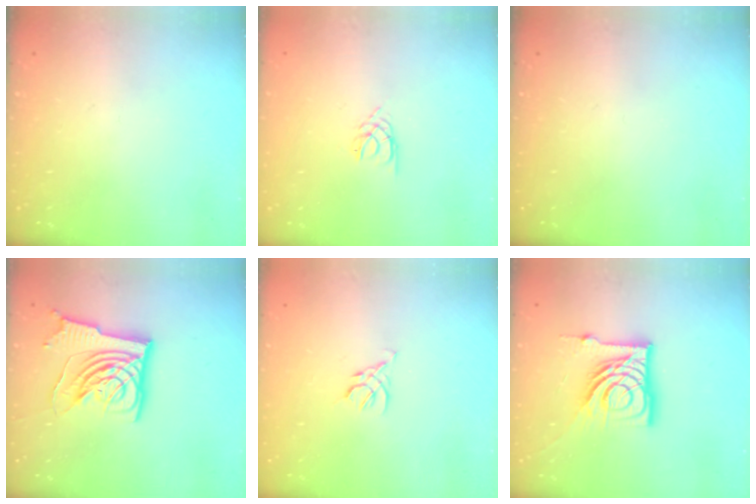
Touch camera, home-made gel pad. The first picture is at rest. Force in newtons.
{"total": 1.6, "press": 1.6, "slide": 0.3}
{"total": 0.0}
{"total": 13.1, "press": 13.0, "slide": 1.7}
{"total": 2.5, "press": 2.5, "slide": 0.7}
{"total": 16.2, "press": 16.2, "slide": 1.7}